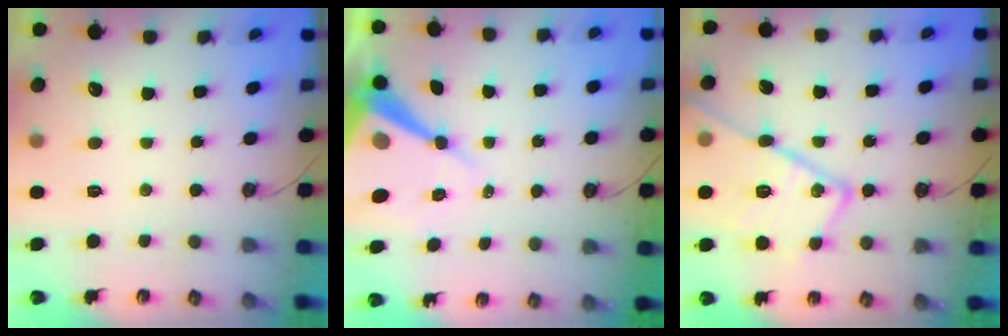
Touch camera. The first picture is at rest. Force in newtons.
{"total": 13.4, "press": 13.3, "slide": 1.4}
{"total": 22.5, "press": 22.4, "slide": 2.1}